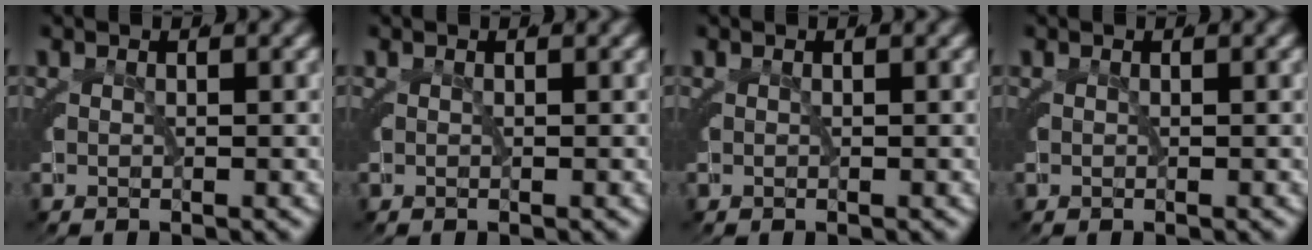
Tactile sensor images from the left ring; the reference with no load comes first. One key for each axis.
{"total": 0.0}
{"total": 0.0}
{"total": 0.0}